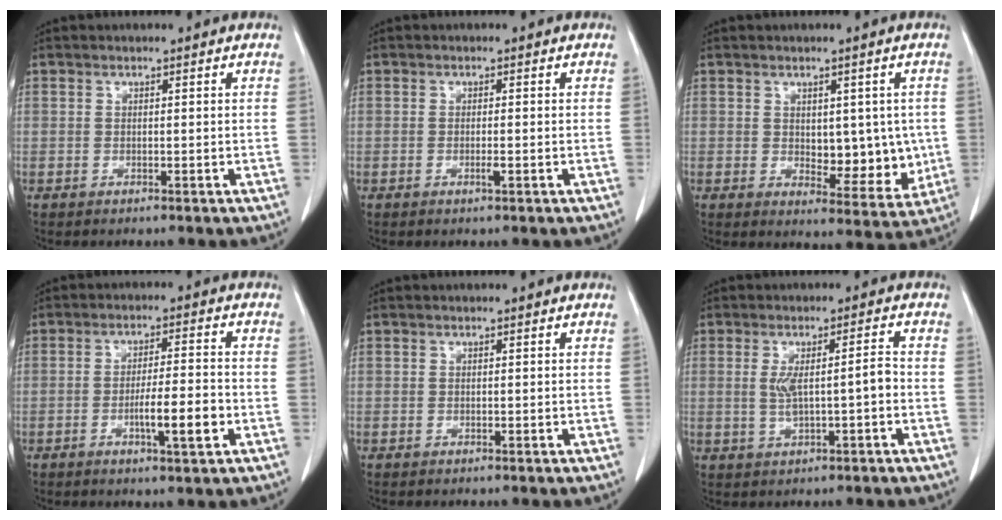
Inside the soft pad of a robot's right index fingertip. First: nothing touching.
{"total": 1.2, "force": [-0.4, 0.0, 1.1], "torque": [-0.022, -0.003, -0.007]}
{"total": 8.0, "force": [0.1, 4.2, 6.8], "torque": [-0.070, -0.007, 0.016]}
{"total": 6.8, "force": [-2.2, 0.5, 6.4], "torque": [-0.105, -0.004, -0.036]}
{"total": 0.0}
{"total": 5.1, "force": [-0.4, 0.8, 5.0], "torque": [-0.091, 0.009, 0.001]}